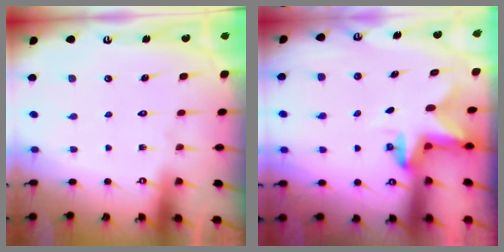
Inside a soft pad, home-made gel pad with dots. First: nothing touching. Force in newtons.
{"total": 2.4, "press": 2.3, "slide": 0.4}